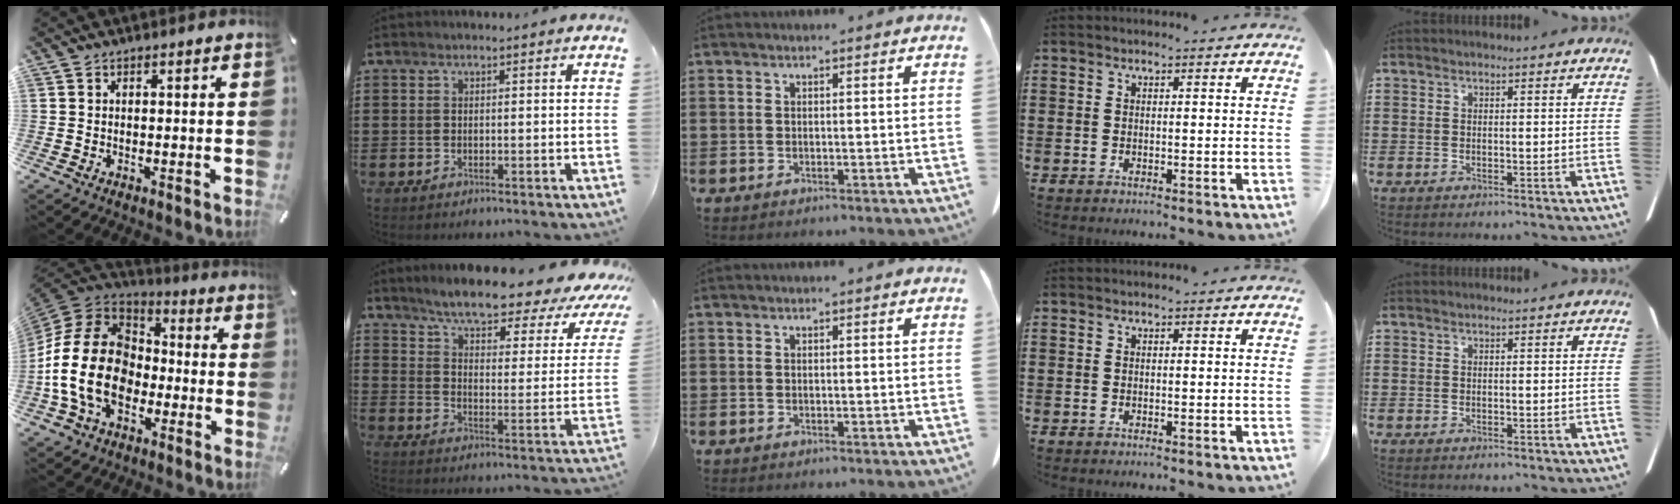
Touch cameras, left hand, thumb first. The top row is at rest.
{"thumb": {"total": 19.1, "force": [-5.4, 14.0, 11.8], "torque": [-0.257, 0.035, -0.094]}, "index": {"total": 6.8, "force": [5.7, 0.3, 3.7], "torque": [-0.090, -0.041, 0.086]}}